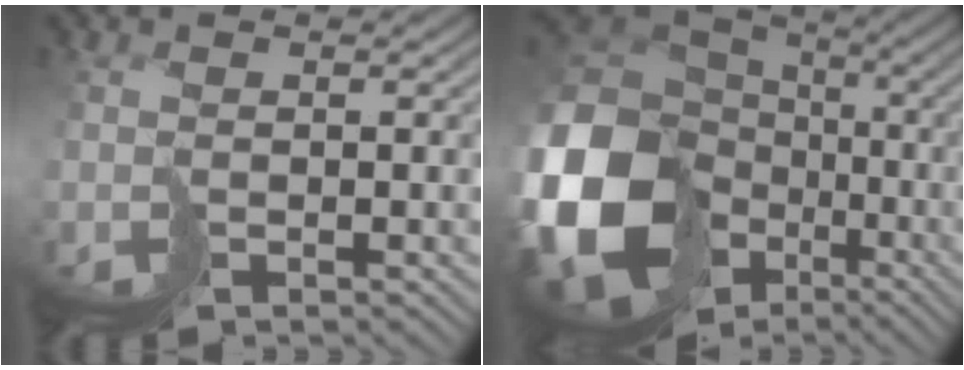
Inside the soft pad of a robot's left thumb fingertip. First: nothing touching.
{"total": 21.6, "force": [-5.8, 17.4, 11.4], "torque": [-0.317, -0.081, -0.100]}